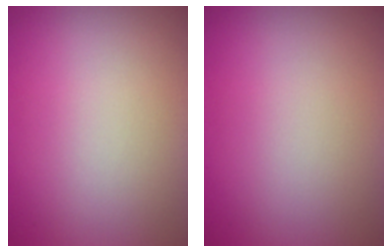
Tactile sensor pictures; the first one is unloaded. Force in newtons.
{"total": 0.0}